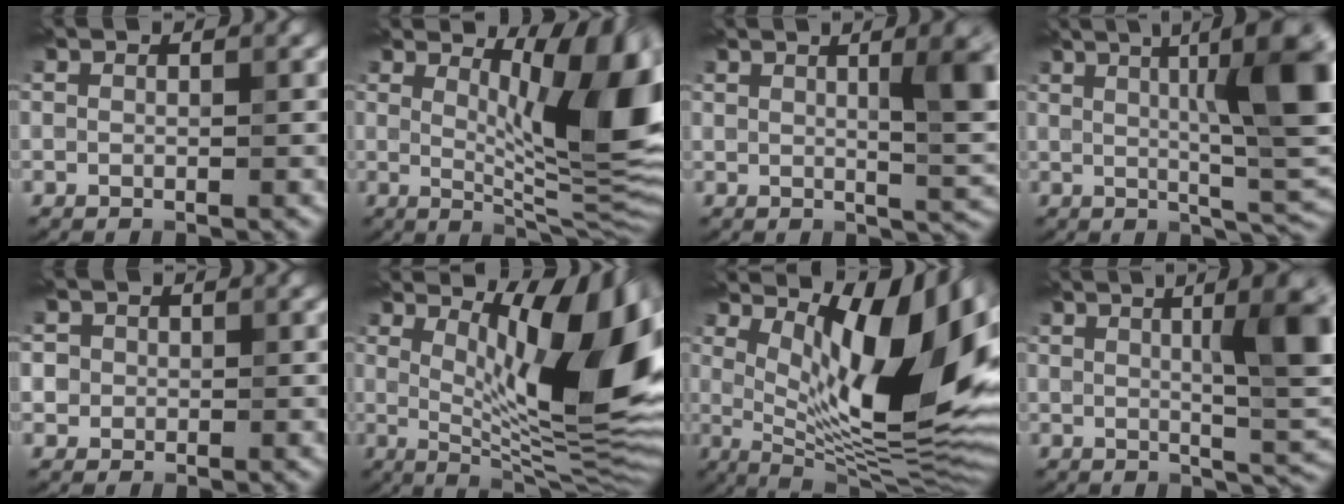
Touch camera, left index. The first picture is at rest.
{"total": 10.8, "force": [3.1, 3.8, 9.6], "torque": [-0.127, -0.005, 0.064]}
{"total": 4.4, "force": [1.2, 0.7, 4.2], "torque": [-0.061, -0.005, 0.031]}
{"total": 9.7, "force": [2.0, 1.3, 9.4], "torque": [-0.114, 0.007, 0.044]}
{"total": 5.9, "force": [2.4, 4.9, 2.3], "torque": [-0.050, 0.033, 0.020]}
{"total": 12.9, "force": [3.4, 4.6, 11.6], "torque": [-0.154, -0.007, 0.070]}
{"total": 14.2, "force": [4.0, 4.8, 12.8], "torque": [-0.187, -0.015, 0.083]}
{"total": 6.4, "force": [1.4, 0.6, 6.3], "torque": [-0.081, -0.005, 0.036]}